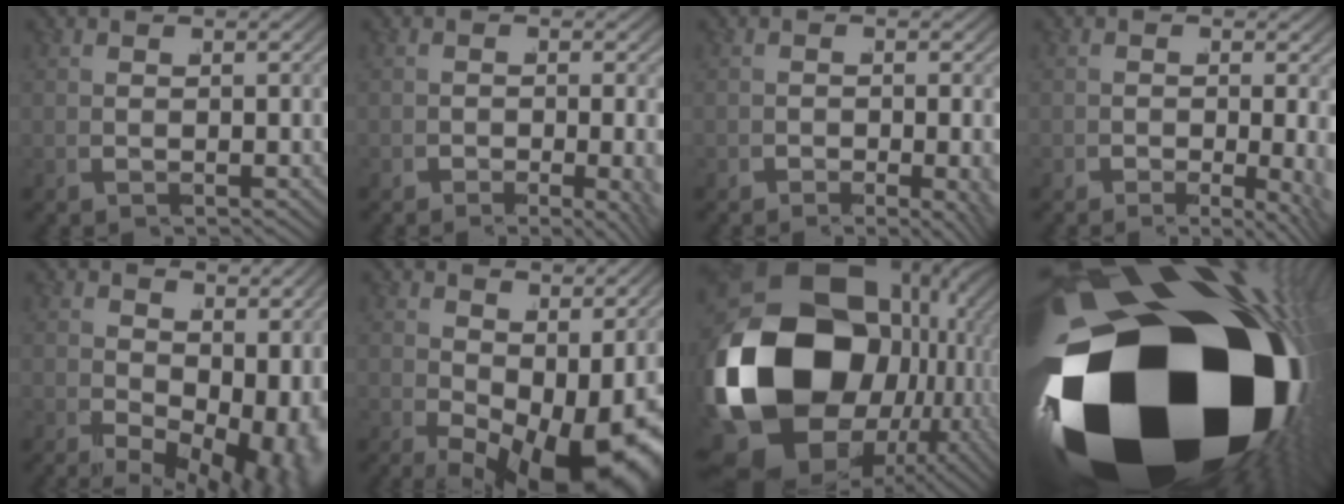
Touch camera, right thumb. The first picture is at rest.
{"total": 2.7, "force": [-1.3, 0.8, 2.2], "torque": [-0.031, -0.022, -0.019]}
{"total": 2.4, "force": [-1.2, 0.9, 1.9], "torque": [-0.027, -0.022, -0.017]}
{"total": 3.2, "force": [-1.4, 1.1, 2.6], "torque": [-0.039, -0.028, -0.018]}
{"total": 10.3, "force": [-2.1, 6.2, 8.0], "torque": [-0.129, -0.054, -0.005]}
{"total": 10.9, "force": [-2.4, 5.8, 8.9], "torque": [-0.127, -0.038, -0.016]}
{"total": 28.5, "force": [-3.0, 19.0, 21.1], "torque": [-0.419, -0.090, -0.016]}
{"total": 55.9, "force": [-9.2, 32.9, 44.2], "torque": [-0.667, -0.109, -0.107]}